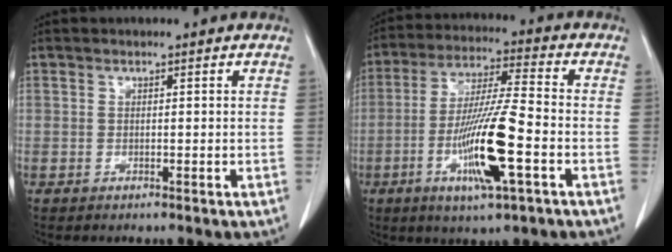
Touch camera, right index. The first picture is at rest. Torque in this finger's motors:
{"motor_torque": [2.14, 0.00, 0.42, 0.12]}